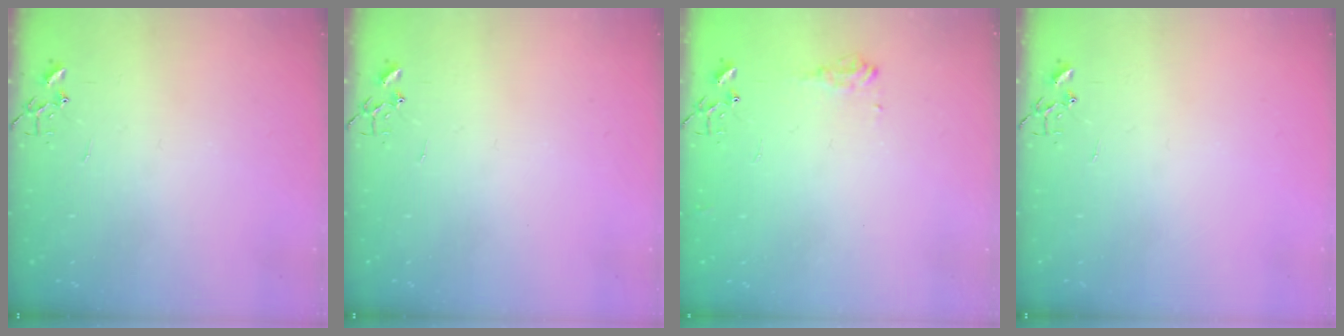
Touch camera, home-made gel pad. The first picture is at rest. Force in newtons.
{"total": 0.0}
{"total": 7.7, "press": 7.6, "slide": 1.0}
{"total": 0.0}